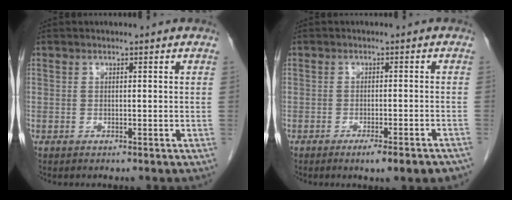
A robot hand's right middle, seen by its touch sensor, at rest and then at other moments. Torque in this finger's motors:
{"motor_torque": [0.70, -0.69, 0.03, 0.03]}